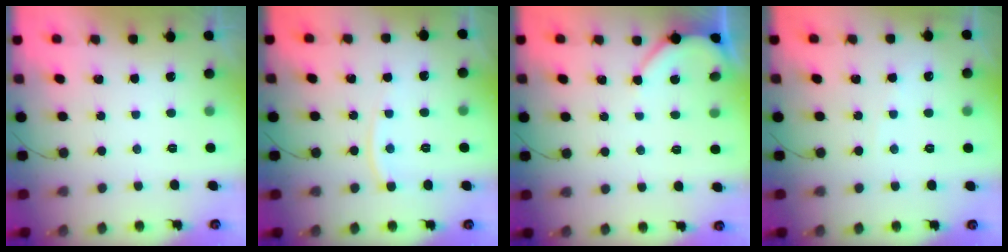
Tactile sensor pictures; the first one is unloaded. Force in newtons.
{"total": 4.7, "press": 4.6, "slide": 0.7}
{"total": 3.9, "press": 3.9, "slide": 0.3}
{"total": 2.3, "press": 2.3, "slide": 0.4}